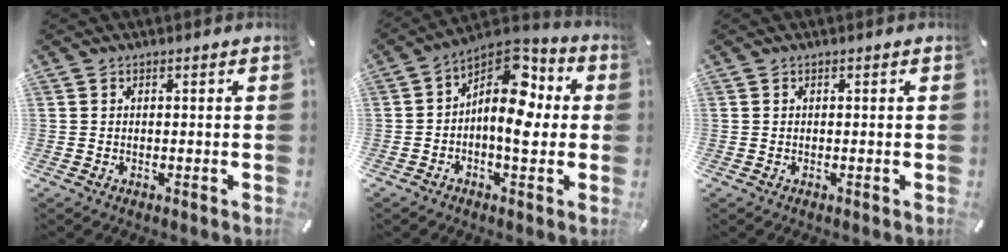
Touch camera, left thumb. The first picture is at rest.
{"total": 12.5, "force": [1.1, 7.2, 10.2], "torque": [-0.155, -0.028, 0.011]}
{"total": 0.0}